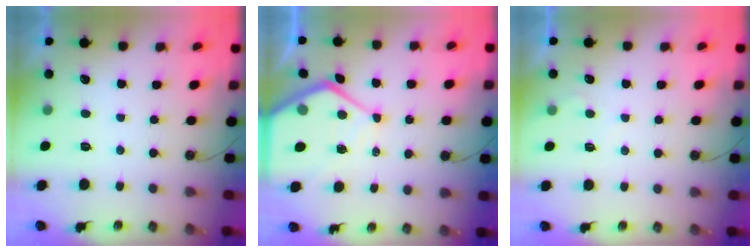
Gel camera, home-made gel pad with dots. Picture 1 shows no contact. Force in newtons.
{"total": 11.5, "press": 11.5, "slide": 1.1}
{"total": 3.4, "press": 3.4, "slide": 0.4}